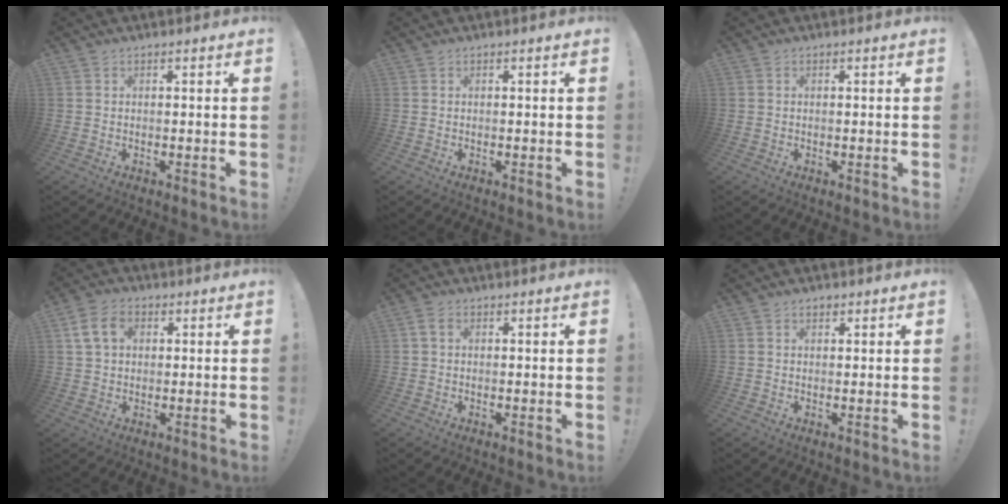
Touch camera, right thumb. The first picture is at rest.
{"total": 0.0}
{"total": 0.0}
{"total": 8.7, "force": [2.8, 6.1, 5.5], "torque": [-0.098, 0.006, 0.054]}
{"total": 2.4, "force": [0.7, 1.5, 1.7], "torque": [-0.031, 0.005, 0.013]}
{"total": 1.1, "force": [0.8, 0.7, 0.4], "torque": [-0.006, 0.000, 0.015]}